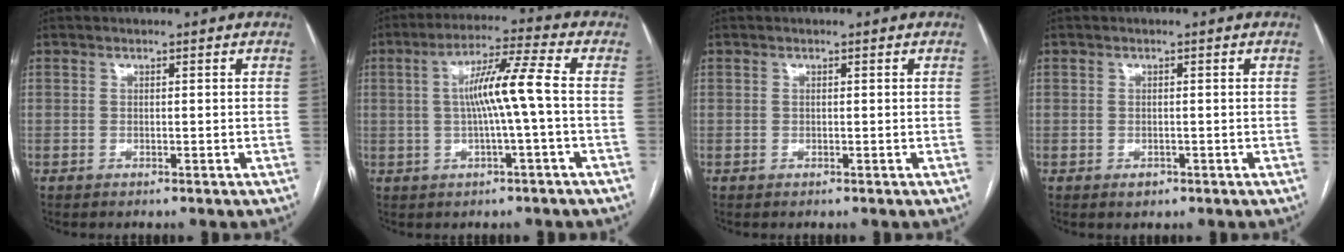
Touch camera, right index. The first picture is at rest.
{"total": 8.6, "force": [-0.1, -0.5, 8.6], "torque": [-0.154, 0.018, -0.003]}
{"total": 0.0}
{"total": 1.3, "force": [-0.6, 1.0, 0.5], "torque": [-0.004, 0.002, -0.004]}